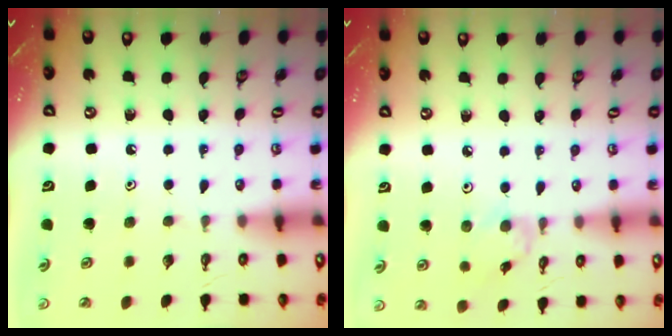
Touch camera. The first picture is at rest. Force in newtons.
{"total": 2.1, "press": 2.1, "slide": 0.4}